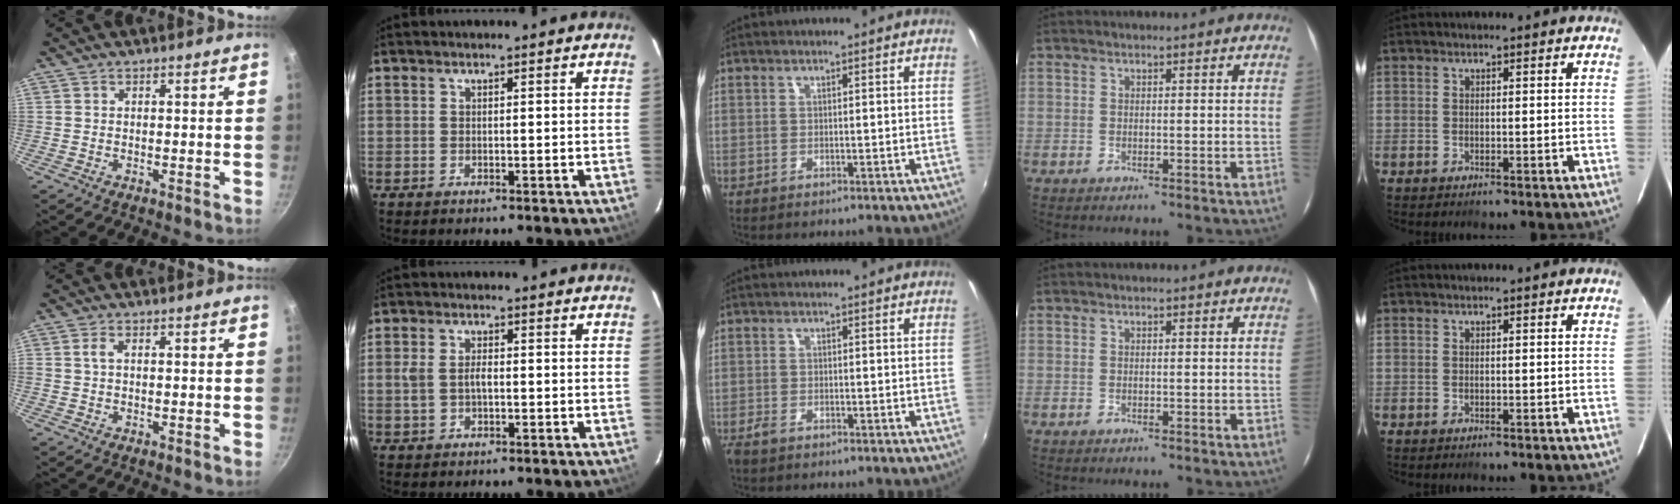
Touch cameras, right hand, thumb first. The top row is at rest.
{"thumb": {"total": 1.5, "force": [0.2, 0.8, 1.3], "torque": [-0.028, 0.005, 0.002]}, "index": {"total": 3.4, "force": [-0.3, 2.0, 2.8], "torque": [-0.059, 0.004, -0.003]}, "middle": {"total": 2.0, "force": [-1.6, 0.8, 0.9], "torque": [-0.022, -0.006, -0.032]}}